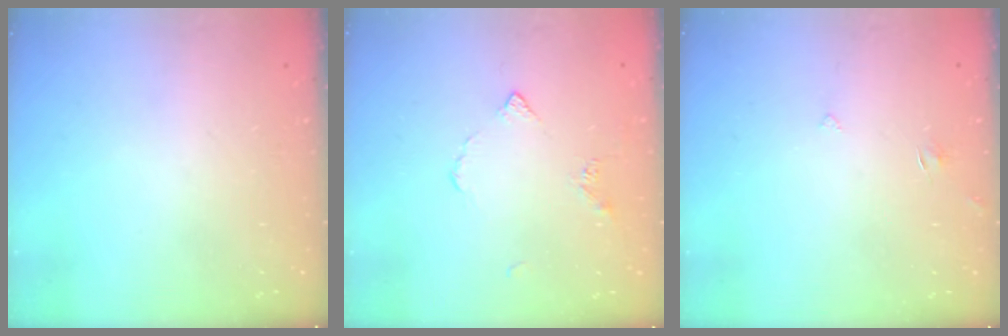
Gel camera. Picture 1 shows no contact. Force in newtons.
{"total": 3.8, "press": 3.7, "slide": 0.7}
{"total": 2.5, "press": 2.5, "slide": 0.3}